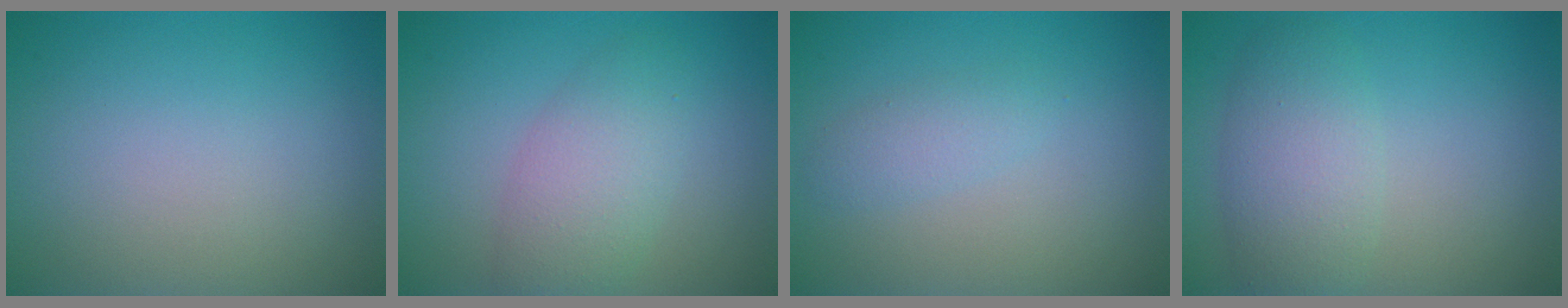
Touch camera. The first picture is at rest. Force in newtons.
{"total": 3.9, "press": 3.9, "slide": 0.1}
{"total": 1.5, "press": 1.5, "slide": 0.1}
{"total": 4.2, "press": 4.2, "slide": 0.1}